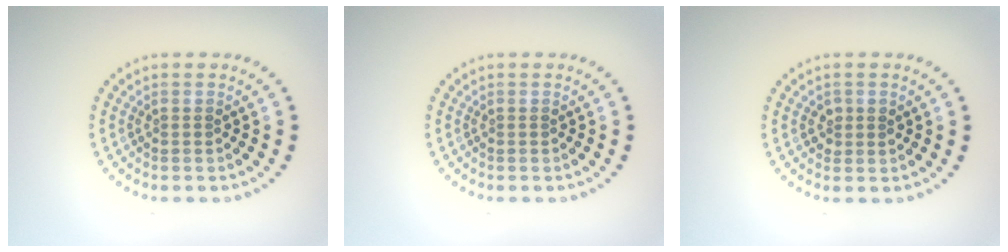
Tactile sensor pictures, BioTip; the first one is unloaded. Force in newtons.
{"total": 0.0}
{"total": 1.3, "press": 1.3, "slide": 0.1}